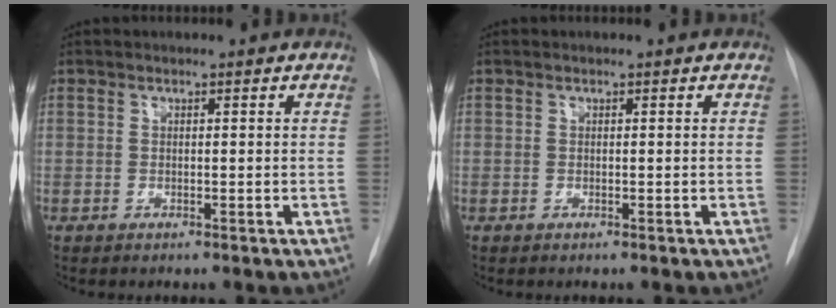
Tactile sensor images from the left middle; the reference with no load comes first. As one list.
[{"total": 0.0}]